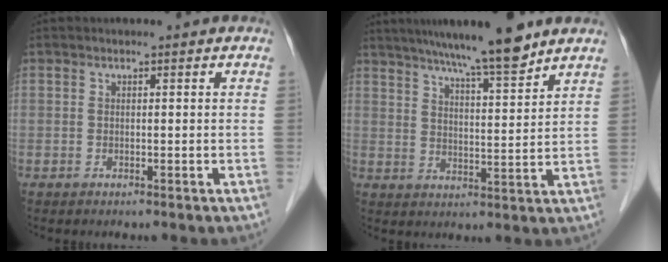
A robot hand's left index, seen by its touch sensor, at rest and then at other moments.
{"total": 12.0, "force": [9.9, 0.1, 6.8], "torque": [-0.108, 0.008, 0.151]}